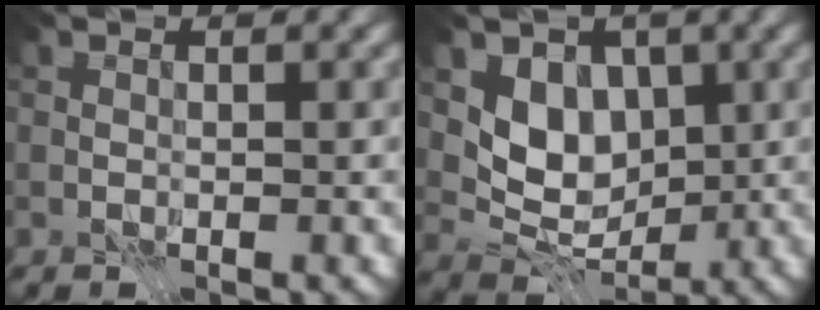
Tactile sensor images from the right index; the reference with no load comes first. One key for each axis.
{"total": 5.1, "fx": 0.9, "fy": 3.9, "fz": 3.2, "tx": -0.053, "ty": -0.013, "tz": 0.012}